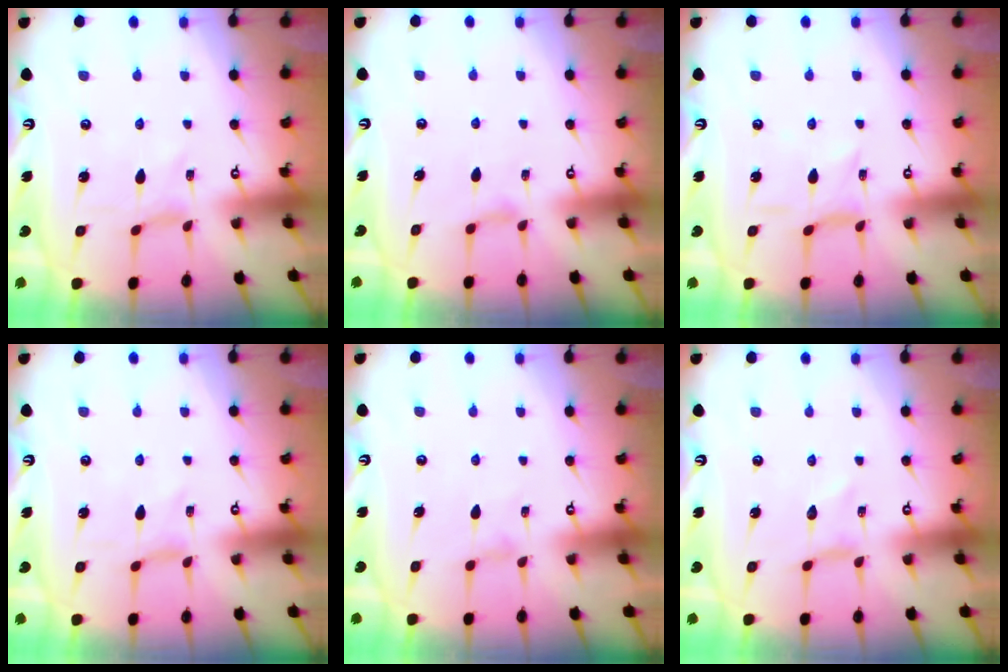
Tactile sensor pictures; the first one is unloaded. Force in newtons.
{"total": 2.5, "press": 2.4, "slide": 0.5}
{"total": 1.5, "press": 1.4, "slide": 0.1}
{"total": 0.0}
{"total": 0.8, "press": 0.8, "slide": 0.3}
{"total": 0.0}